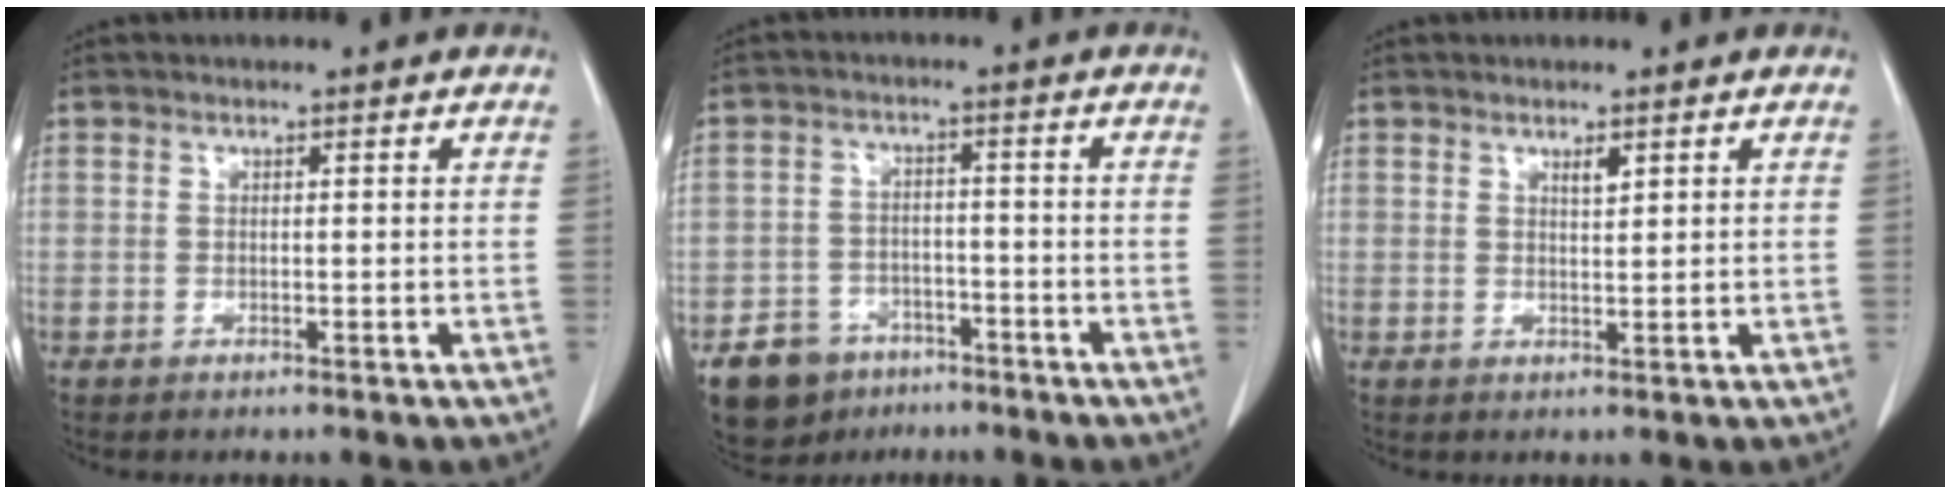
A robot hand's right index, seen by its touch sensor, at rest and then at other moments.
{"total": 7.0, "force": [-4.5, 5.2, 1.5], "torque": [-0.032, 0.009, -0.065]}
{"total": 1.3, "force": [0.9, 0.3, 1.0], "torque": [-0.018, -0.004, 0.016]}